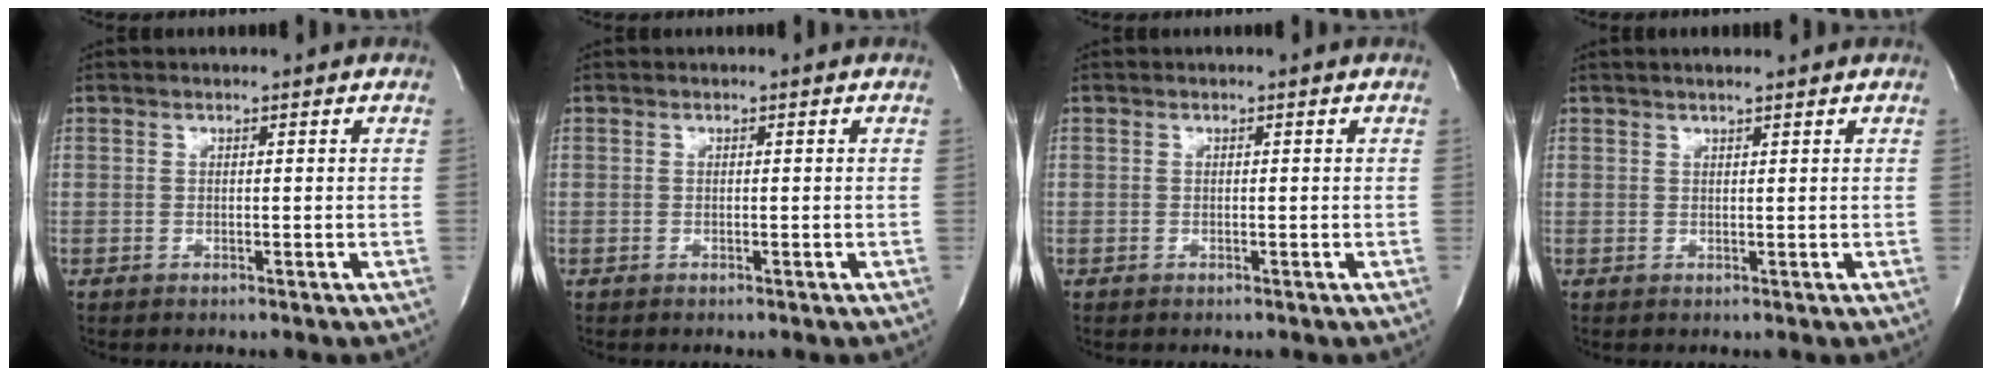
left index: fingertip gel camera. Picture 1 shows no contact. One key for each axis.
{"total": 0.0}
{"total": 0.0}
{"total": 2.2, "fx": 1.8, "fy": 0.1, "fz": 1.2, "tx": -0.020, "ty": 0.010, "tz": 0.027}